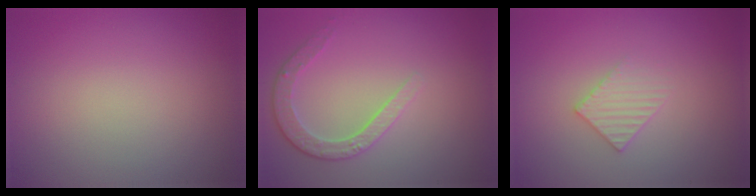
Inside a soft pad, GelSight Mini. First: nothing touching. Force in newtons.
{"total": 2.6, "press": 2.5, "slide": 1.0}
{"total": 1.9, "press": 1.9, "slide": 0.2}